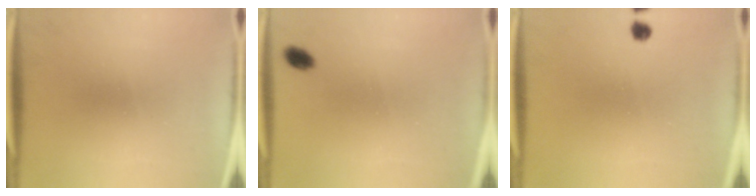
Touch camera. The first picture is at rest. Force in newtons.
{"total": 2.2}
{"total": 1.4}